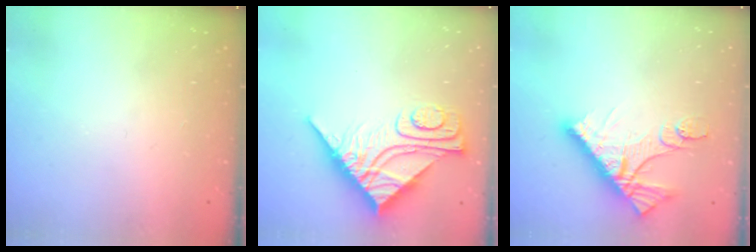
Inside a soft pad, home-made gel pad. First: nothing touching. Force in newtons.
{"total": 13.7, "press": 13.7, "slide": 1.2}
{"total": 13.5, "press": 13.5, "slide": 1.1}